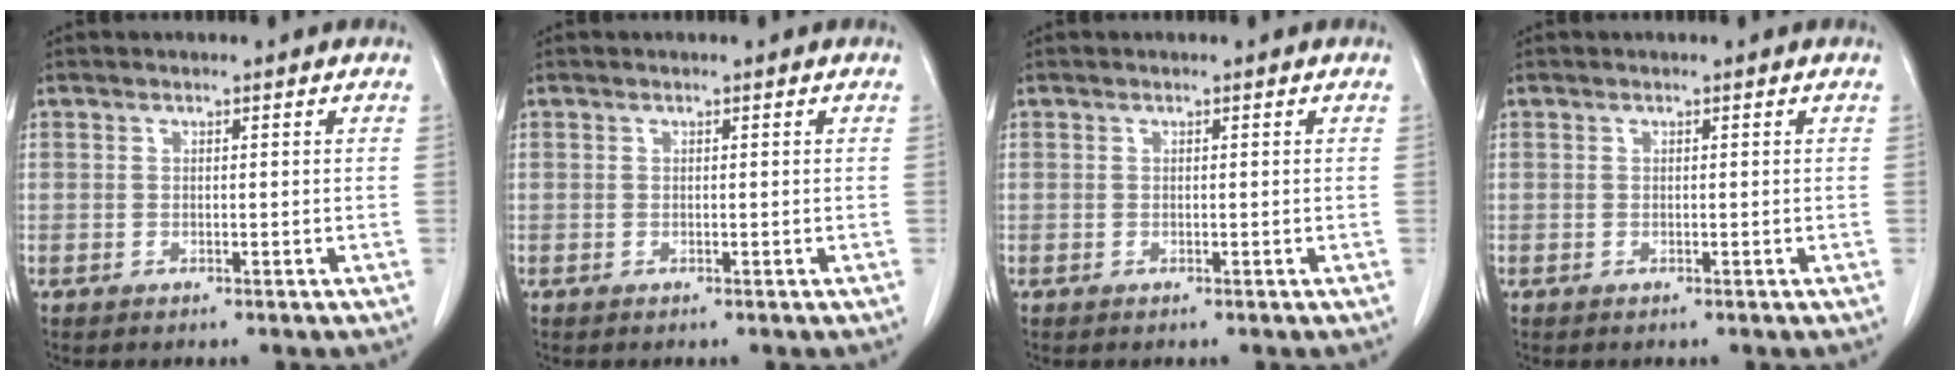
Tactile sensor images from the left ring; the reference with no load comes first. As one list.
[{"total": 0.0}, {"total": 0.0}, {"total": 0.0}]